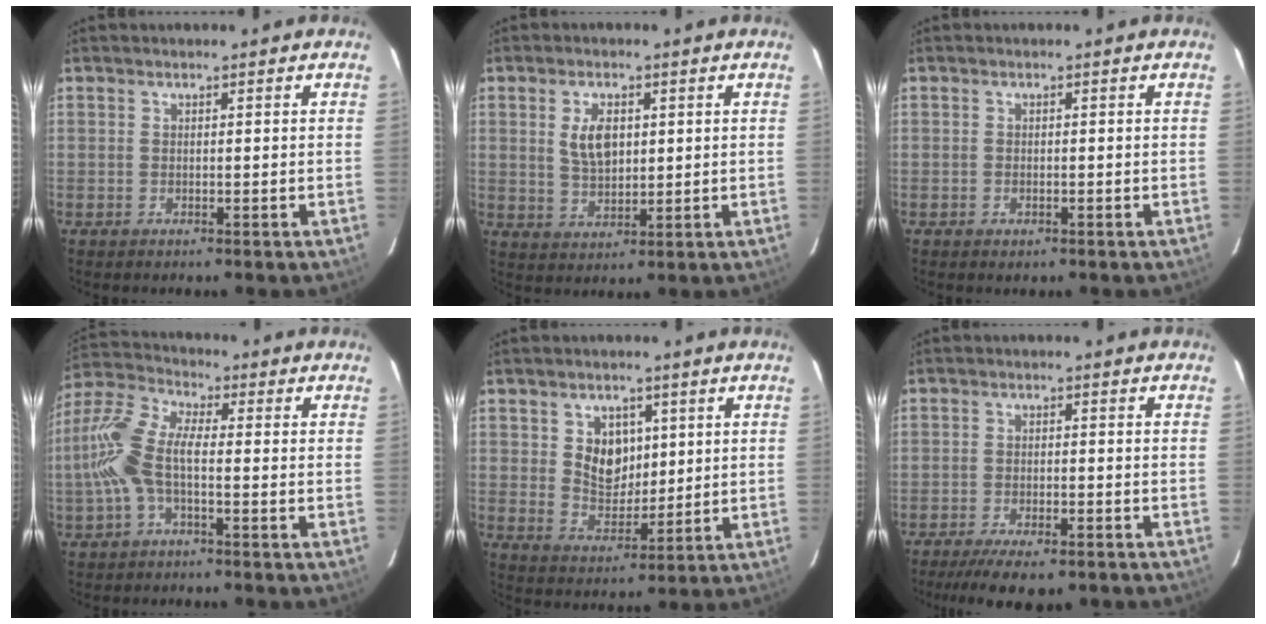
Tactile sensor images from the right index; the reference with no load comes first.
{"total": 6.1, "force": [1.5, 3.4, 4.8], "torque": [-0.089, 0.004, 0.033]}
{"total": 1.1, "force": [-0.7, 0.7, 0.5], "torque": [-0.009, -0.002, -0.010]}
{"total": 10.3, "force": [-2.0, 3.8, 9.3], "torque": [-0.217, 0.014, -0.043]}
{"total": 7.4, "force": [2.1, 5.8, 4.1], "torque": [-0.069, 0.004, 0.048]}
{"total": 10.7, "force": [-8.3, 3.1, 6.0], "torque": [-0.132, -0.026, -0.128]}